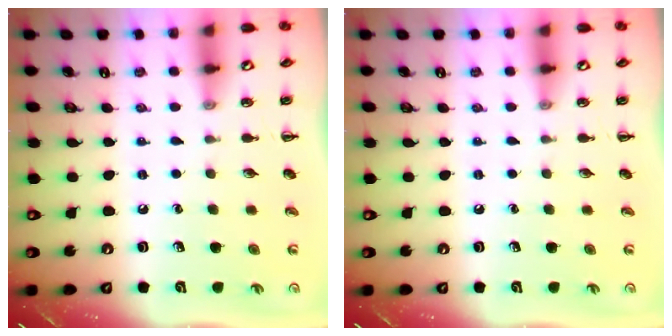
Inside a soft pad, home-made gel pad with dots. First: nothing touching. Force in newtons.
{"total": 0.0}